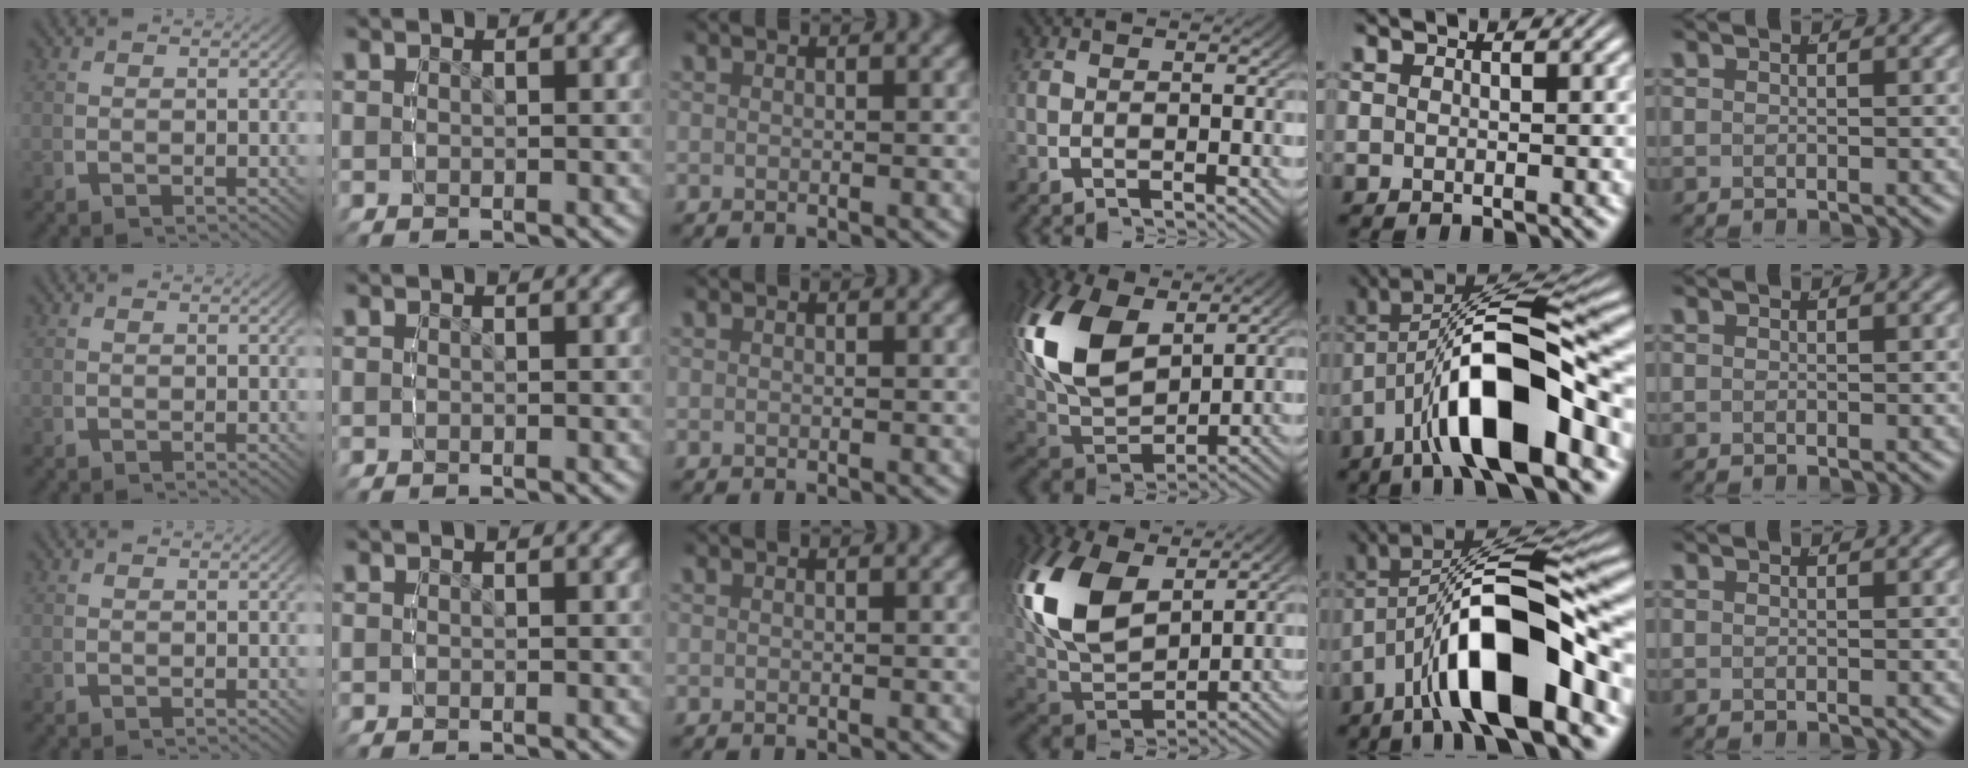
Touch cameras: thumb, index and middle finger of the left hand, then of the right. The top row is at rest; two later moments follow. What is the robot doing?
{"motion": "lift_and_place", "object": "markers"}